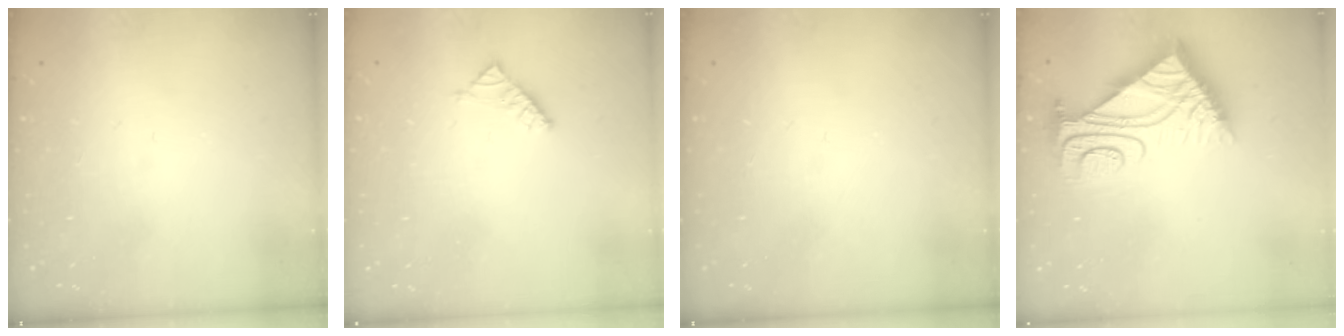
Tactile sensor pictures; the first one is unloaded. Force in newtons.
{"total": 3.6, "press": 3.5, "slide": 0.6}
{"total": 0.0}
{"total": 8.7, "press": 8.7, "slide": 0.5}